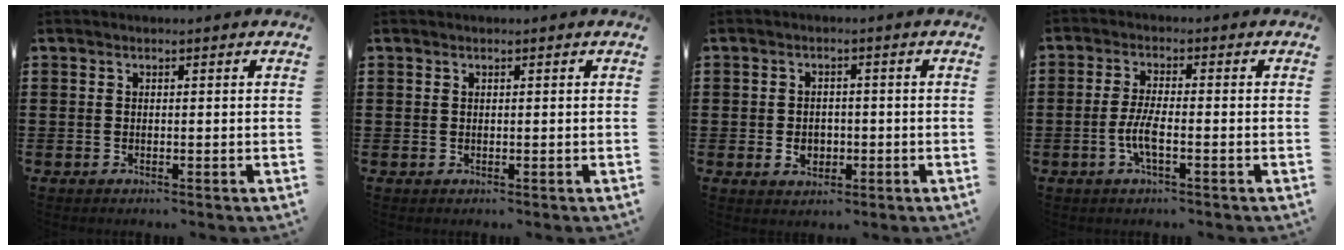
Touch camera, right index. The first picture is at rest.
{"total": 0.0}
{"total": 3.0, "force": [-0.7, 2.4, 1.7], "torque": [-0.036, 0.004, -0.016]}
{"total": 4.3, "force": [-1.5, 0.9, 4.0], "torque": [-0.090, -0.005, -0.034]}